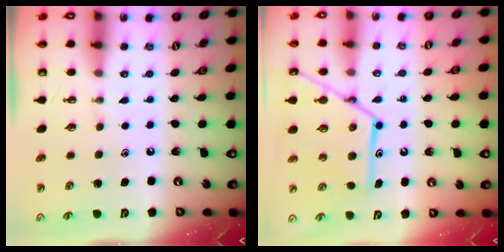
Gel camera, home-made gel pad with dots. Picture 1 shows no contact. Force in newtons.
{"total": 17.2, "press": 17.2, "slide": 1.5}